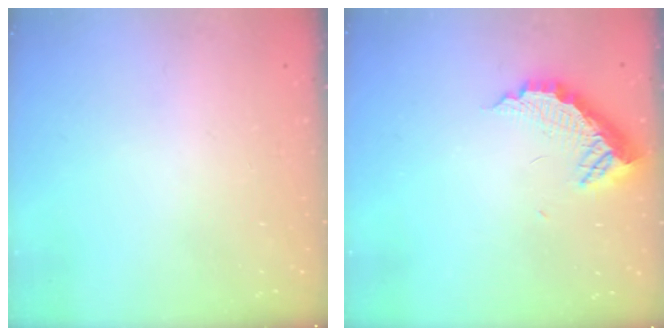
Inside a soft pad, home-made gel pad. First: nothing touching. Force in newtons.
{"total": 10.4, "press": 10.4, "slide": 0.3}